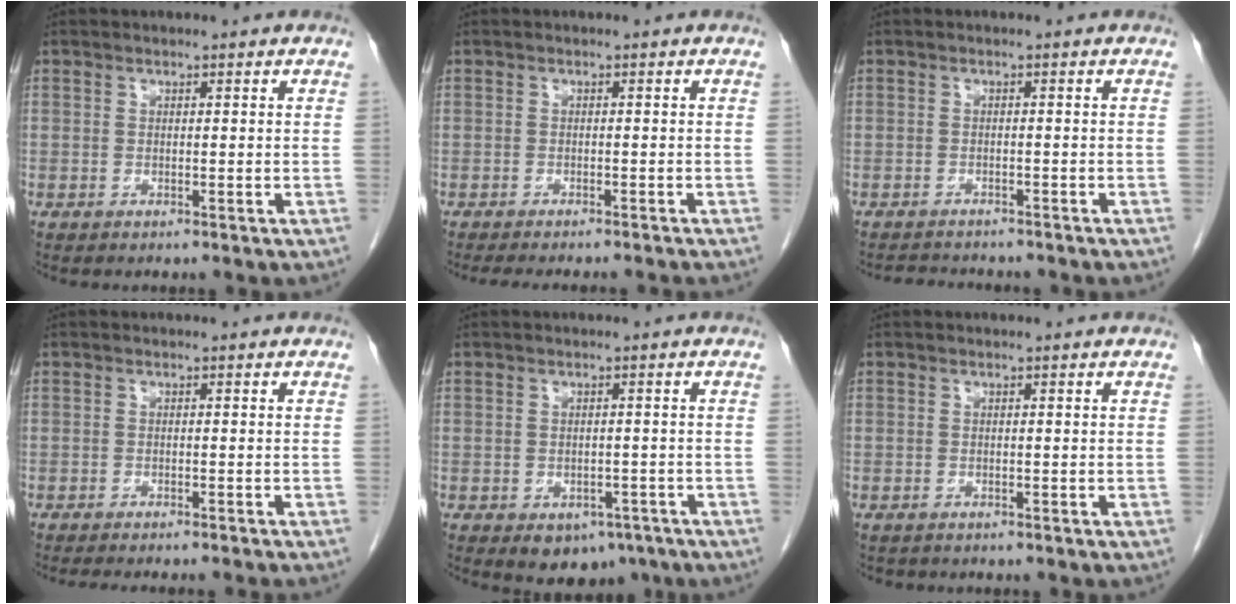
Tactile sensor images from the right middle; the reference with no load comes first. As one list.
[{"total": 8.9, "force": [-8.0, 1.0, 3.7], "torque": [-0.034, -0.013, -0.099]}, {"total": 5.2, "force": [-4.8, 1.4, 1.5], "torque": [-0.021, -0.004, -0.065]}, {"total": 7.5, "force": [-6.7, 0.5, 3.3], "torque": [-0.024, -0.011, -0.085]}, {"total": 5.4, "force": [-3.2, 3.5, 2.5], "torque": [-0.020, 0.001, -0.034]}, {"total": 0.7, "force": [-0.5, 0.4, 0.1], "torque": [-0.010, 0.002, -0.008]}]